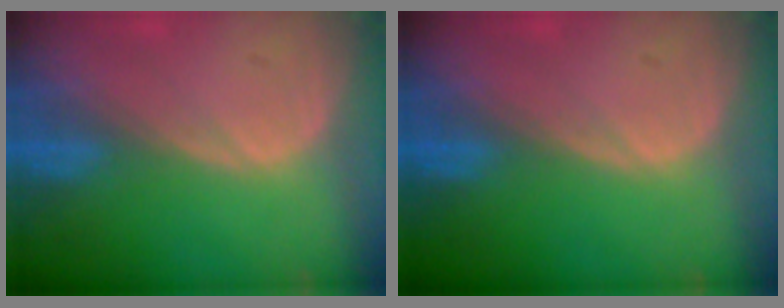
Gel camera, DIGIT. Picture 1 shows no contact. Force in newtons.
{"total": 0.0}